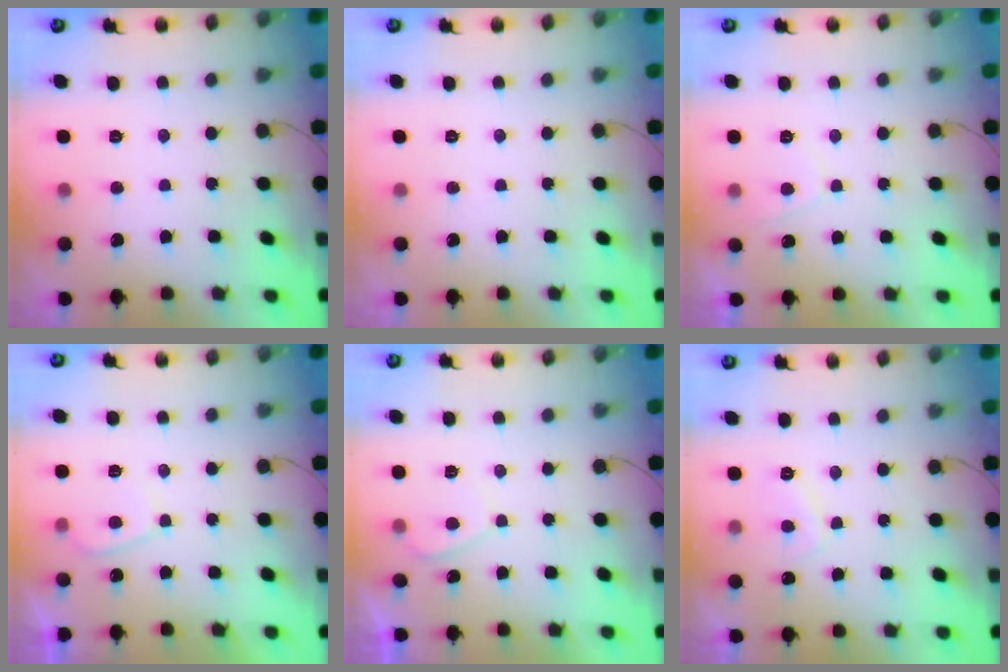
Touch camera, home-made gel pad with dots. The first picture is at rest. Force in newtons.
{"total": 0.0}
{"total": 1.1, "press": 0.9, "slide": 0.6}
{"total": 2.7, "press": 2.6, "slide": 0.8}
{"total": 1.5, "press": 1.4, "slide": 0.6}
{"total": 2.5, "press": 2.4, "slide": 0.8}